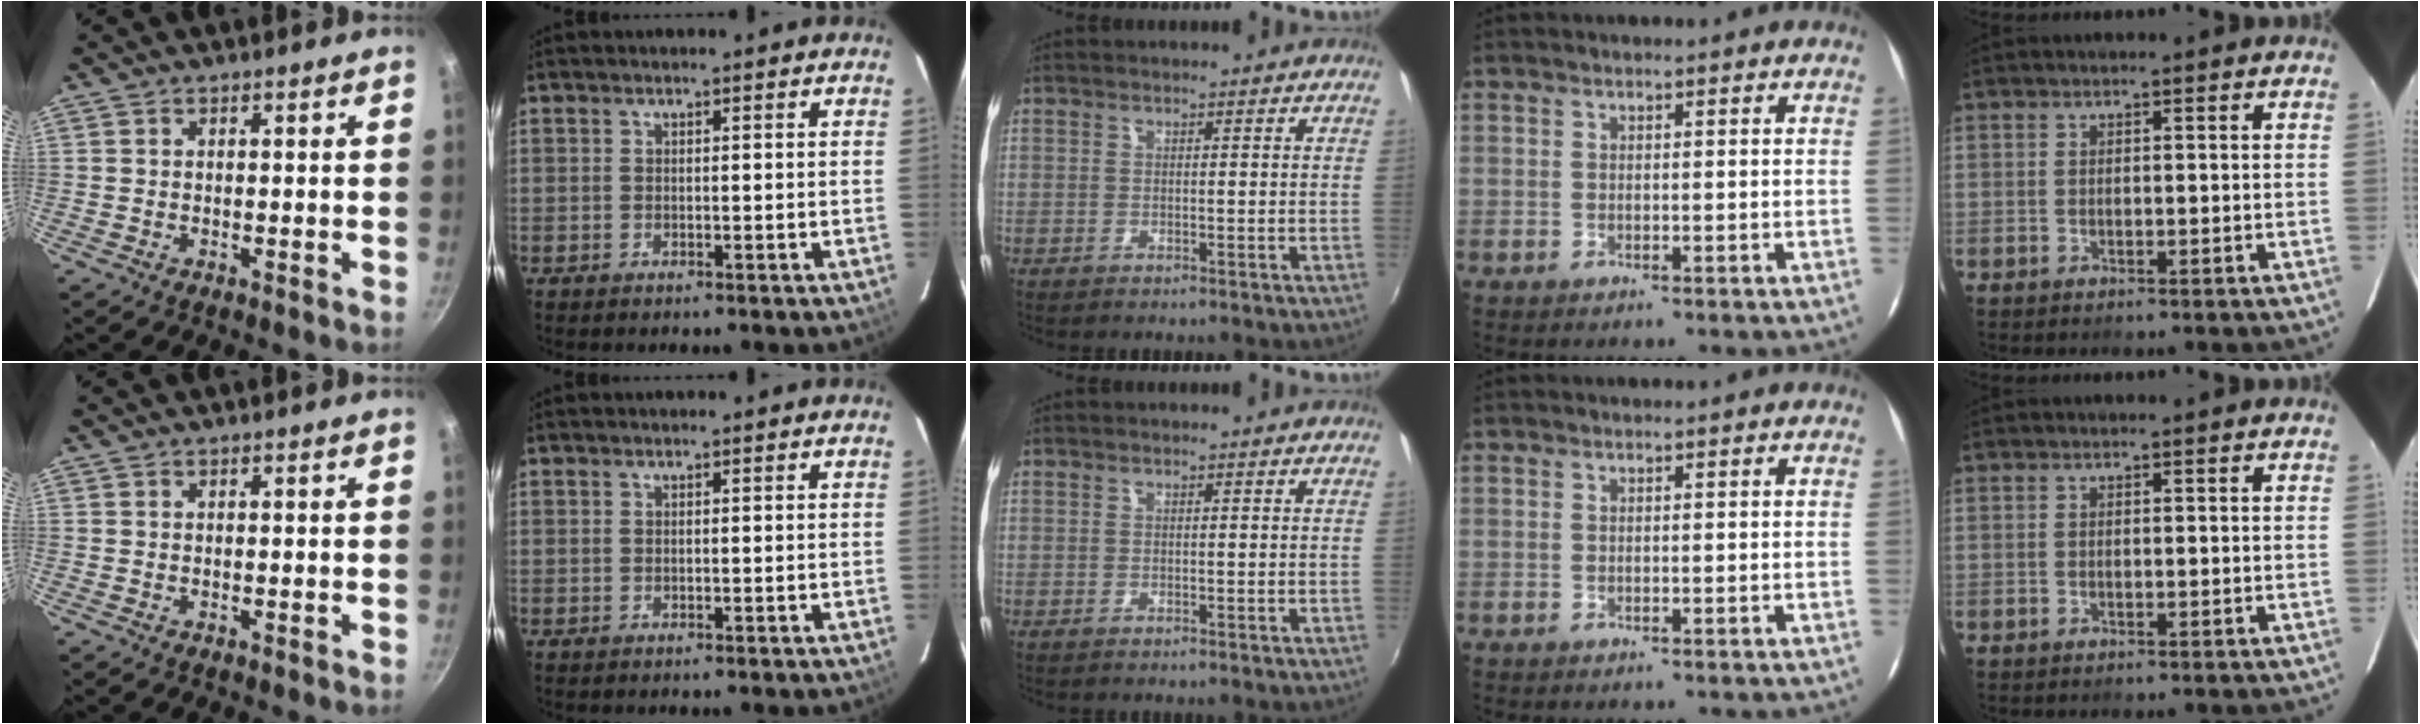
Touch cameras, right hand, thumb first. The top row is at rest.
{}